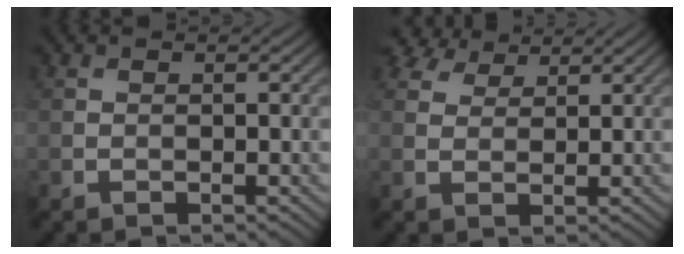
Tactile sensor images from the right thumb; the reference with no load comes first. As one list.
[{"total": 4.6, "force": [3.6, 2.2, 1.7], "torque": [-0.045, 0.016, 0.069]}]